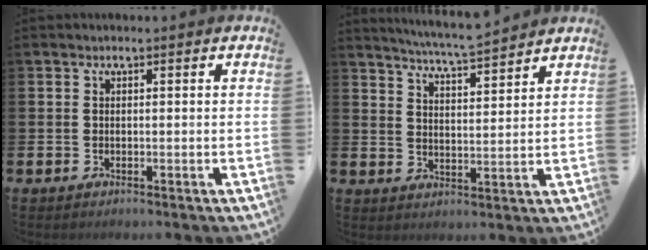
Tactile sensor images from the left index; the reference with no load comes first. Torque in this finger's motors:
{"motor_torque": [0.57, -0.55, 0.14, 0.11]}